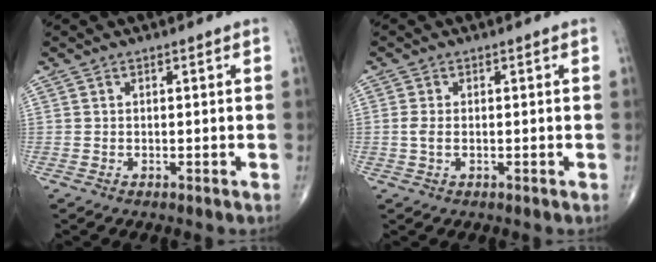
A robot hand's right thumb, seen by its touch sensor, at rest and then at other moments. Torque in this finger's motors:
{"motor_torque": [-0.09, -0.03, 0.30, 0.09, 0.00]}